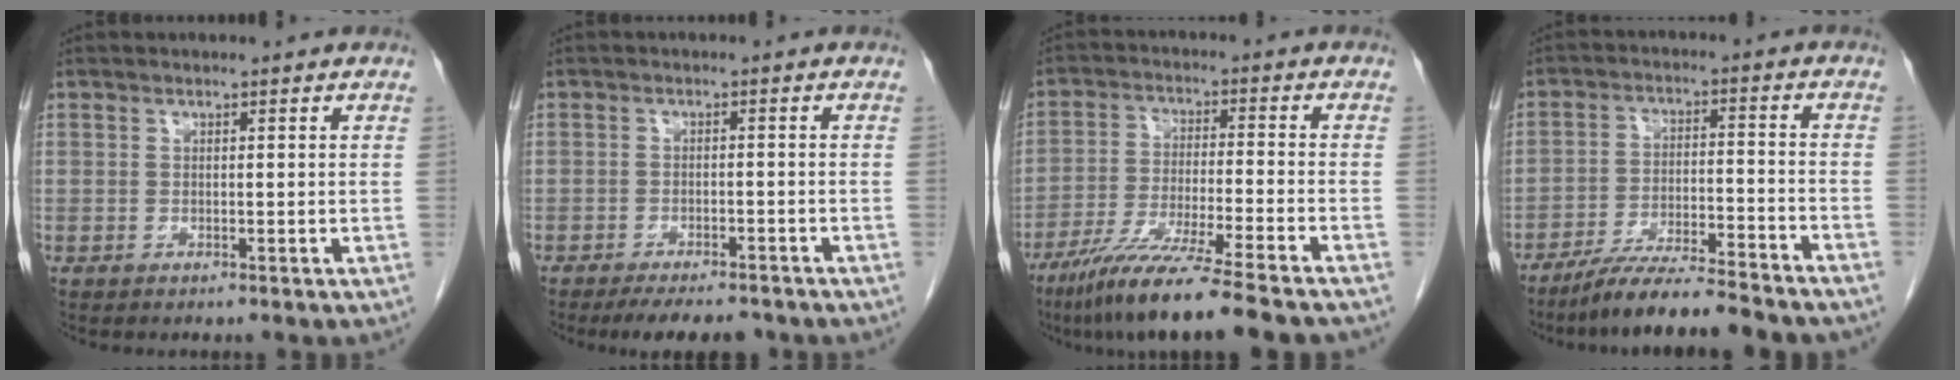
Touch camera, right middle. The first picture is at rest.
{"total": 7.7, "force": [-6.6, 2.1, 3.4], "torque": [-0.042, -0.007, -0.094]}
{"total": 15.1, "force": [-11.8, -0.4, 9.4], "torque": [-0.171, -0.051, -0.196]}
{"total": 13.7, "force": [-11.8, 0.7, 6.8], "torque": [-0.102, -0.012, -0.187]}